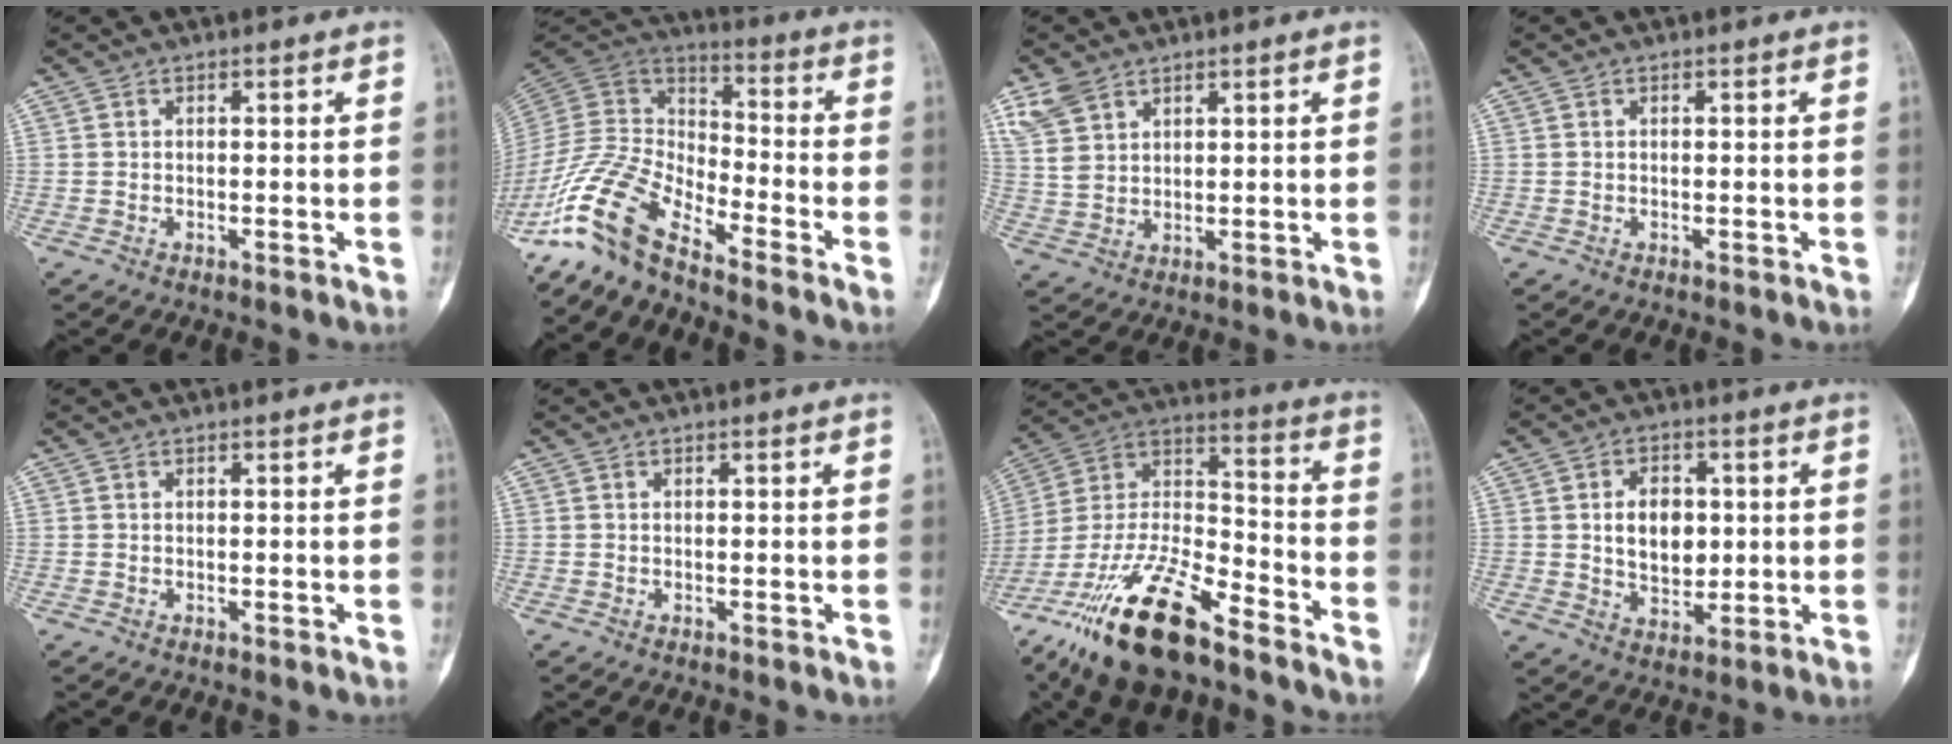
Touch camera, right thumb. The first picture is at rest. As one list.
[{"total": 13.0, "force": [-10.5, 3.6, 6.6], "torque": [-0.138, 0.082, -0.220]}, {"total": 5.8, "force": [4.0, 3.4, 2.5], "torque": [-0.047, -0.013, 0.093]}, {"total": 0.0}, {"total": 0.0}, {"total": 0.0}, {"total": 22.5, "force": [-15.4, 7.6, 14.6], "torque": [-0.301, 0.059, -0.285]}, {"total": 8.9, "force": [1.1, 6.1, 6.3], "torque": [-0.068, -0.009, 0.021]}]